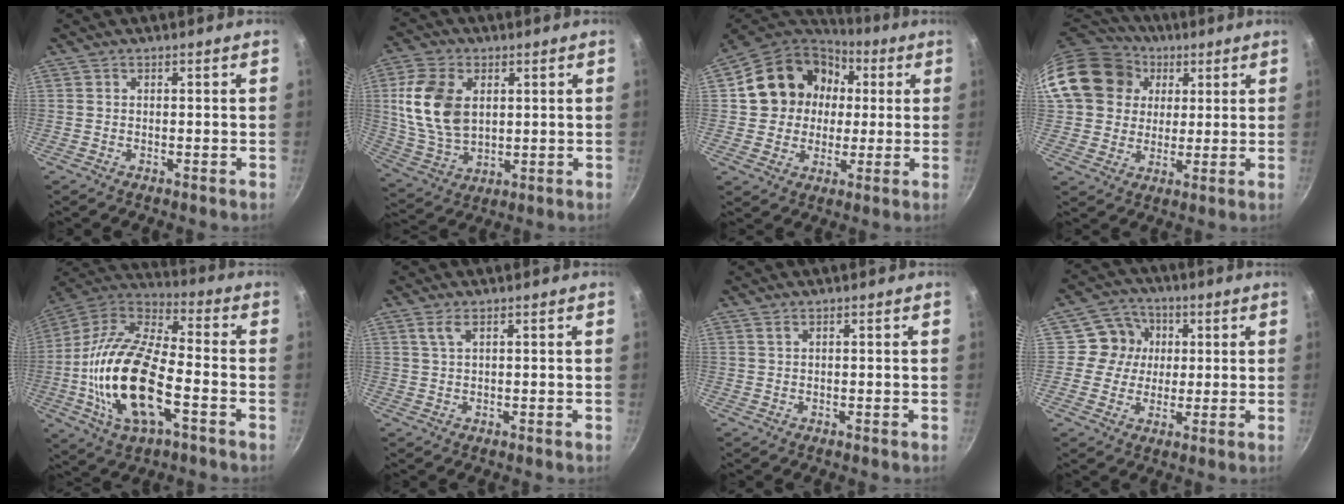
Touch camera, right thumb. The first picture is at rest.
{"total": 14.1, "force": [2.9, 9.4, 10.1], "torque": [-0.182, -0.011, 0.066]}
{"total": 17.6, "force": [3.1, 15.3, 8.1], "torque": [-0.119, 0.033, 0.047]}
{"total": 18.2, "force": [5.4, 15.5, 7.9], "torque": [-0.133, 0.022, 0.095]}
{"total": 22.1, "force": [-5.4, 10.0, 18.9], "torque": [-0.368, 0.029, -0.115]}
{"total": 2.1, "force": [1.1, 0.4, 1.8], "torque": [-0.039, 0.000, 0.027]}
{"total": 0.6, "force": [0.4, 0.0, 0.4], "torque": [-0.009, 0.001, 0.011]}
{"total": 7.7, "force": [1.4, 7.3, 1.9], "torque": [0.012, 0.005, 0.007]}